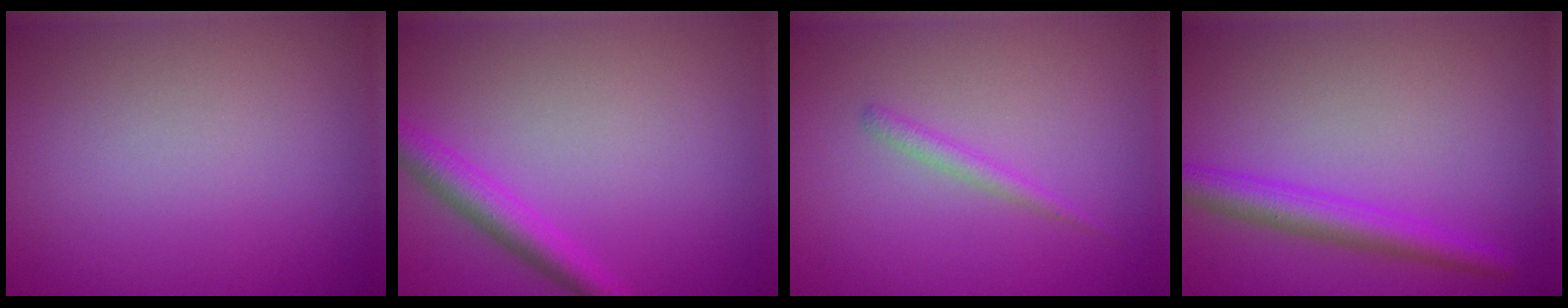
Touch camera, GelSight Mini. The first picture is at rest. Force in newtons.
{"total": 3.0, "press": 2.9, "slide": 0.2}
{"total": 1.2, "press": 1.2, "slide": 0.0}
{"total": 3.4, "press": 3.4, "slide": 0.1}